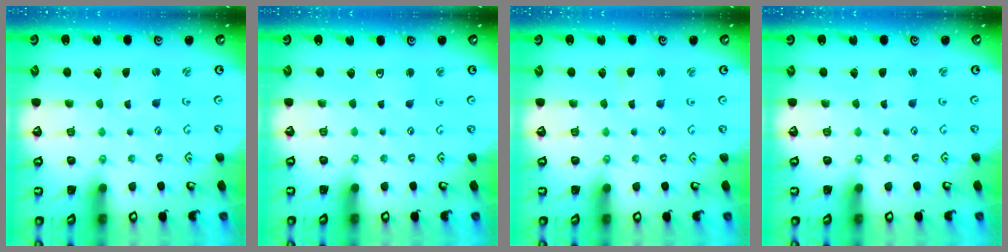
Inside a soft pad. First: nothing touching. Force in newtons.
{"total": 3.5, "press": 3.4, "slide": 0.6}
{"total": 1.2, "press": 1.1, "slide": 0.3}
{"total": 0.9, "press": 0.9, "slide": 0.1}